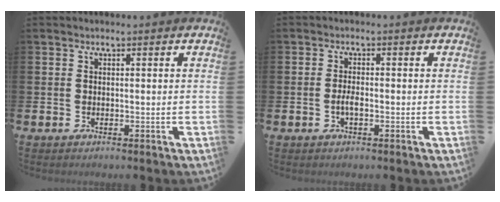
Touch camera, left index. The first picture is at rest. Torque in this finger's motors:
{"motor_torque": [0.39, 0.19, 0.03, 0.05]}